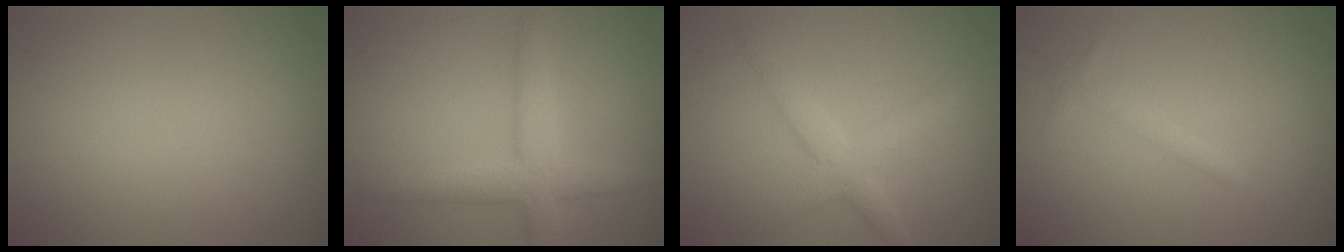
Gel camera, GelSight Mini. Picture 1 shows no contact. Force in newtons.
{"total": 3.9, "press": 3.9, "slide": 0.1}
{"total": 3.1, "press": 3.1, "slide": 0.2}
{"total": 1.0, "press": 1.0, "slide": 0.0}